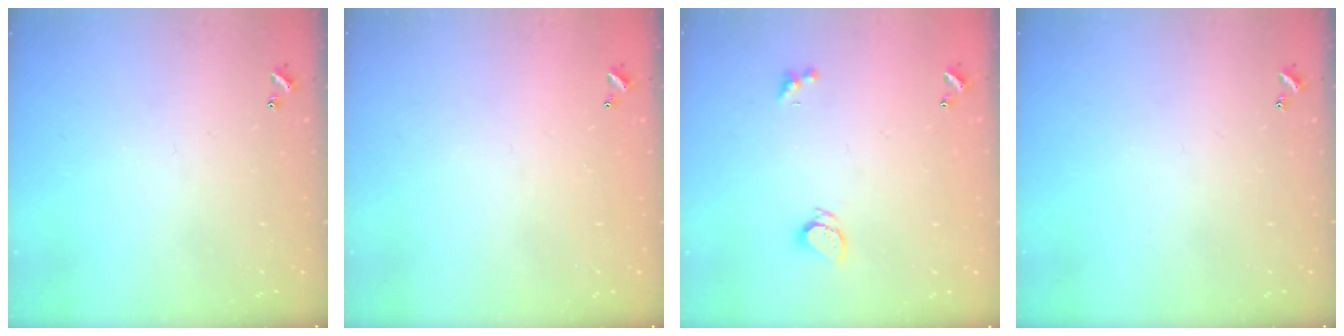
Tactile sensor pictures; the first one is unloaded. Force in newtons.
{"total": 2.8, "press": 2.8, "slide": 0.1}
{"total": 1.9, "press": 1.8, "slide": 0.3}
{"total": 0.0}